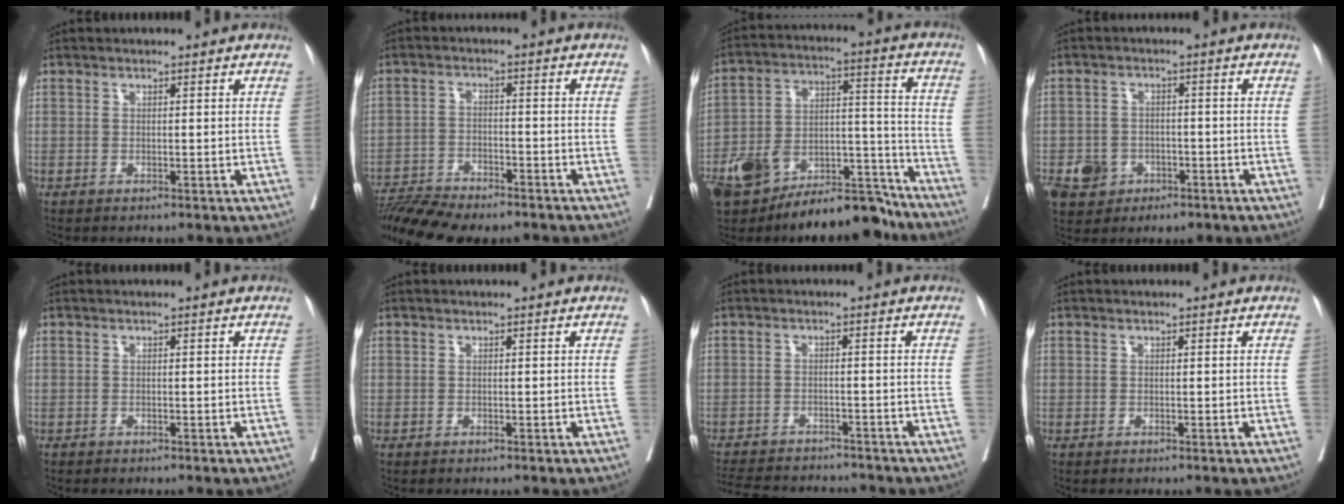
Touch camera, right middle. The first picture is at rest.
{"total": 12.0, "force": [-10.8, 1.9, 5.0], "torque": [-0.081, 0.004, -0.171]}
{"total": 19.3, "force": [-14.9, 7.0, 10.1], "torque": [-0.172, 0.037, -0.251]}
{"total": 8.1, "force": [-4.6, 5.9, 2.9], "torque": [-0.056, 0.013, -0.064]}
{"total": 0.0}
{"total": 0.0}
{"total": 12.2, "force": [-11.3, 2.5, 3.9], "torque": [-0.077, -0.004, -0.156]}
{"total": 0.0}